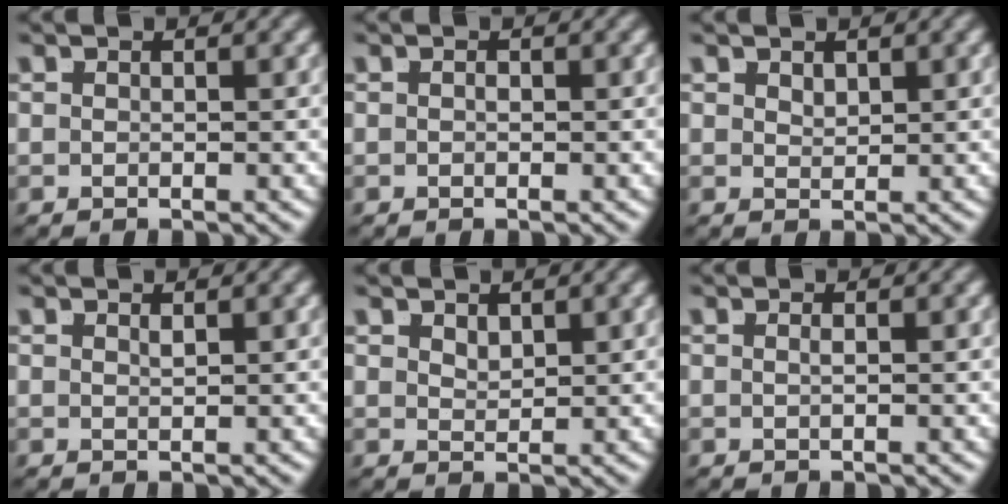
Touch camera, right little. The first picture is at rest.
{"total": 0.0}
{"total": 1.0, "force": [0.9, -0.4, 0.2], "torque": [0.004, -0.009, 0.026]}
{"total": 0.7, "force": [0.3, -0.6, 0.2], "torque": [0.000, -0.005, 0.010]}
{"total": 1.3, "force": [1.2, -0.4, 0.3], "torque": [0.003, -0.010, 0.031]}
{"total": 0.6, "force": [-0.2, -0.4, 0.4], "torque": [-0.007, -0.004, -0.002]}